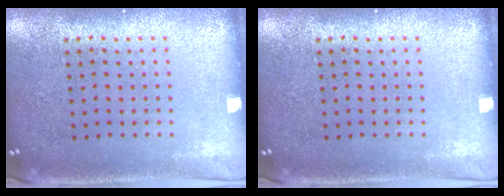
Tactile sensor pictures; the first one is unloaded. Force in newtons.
{"total": 0.0}